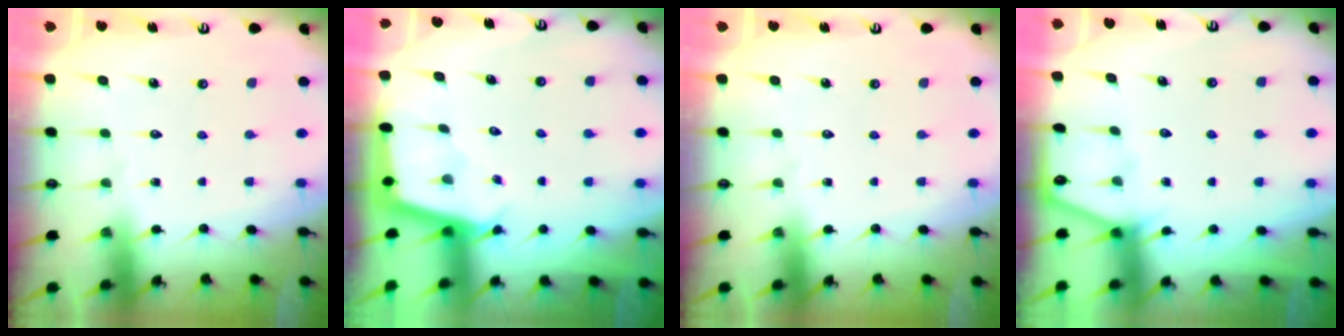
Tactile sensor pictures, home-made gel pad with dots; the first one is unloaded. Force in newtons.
{"total": 2.1, "press": 2.1, "slide": 0.2}
{"total": 0.0}
{"total": 1.5, "press": 1.5, "slide": 0.2}